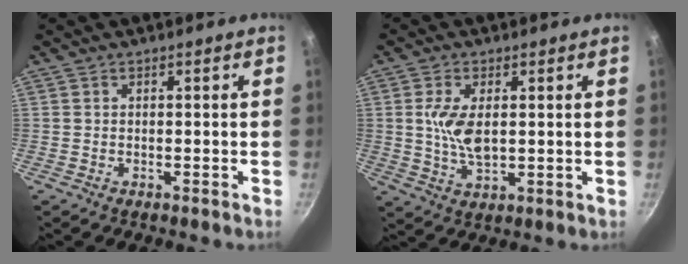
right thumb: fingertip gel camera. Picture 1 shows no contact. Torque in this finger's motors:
{"motor_torque": [-0.99, 1.17, 0.52, -0.30, 0.28]}